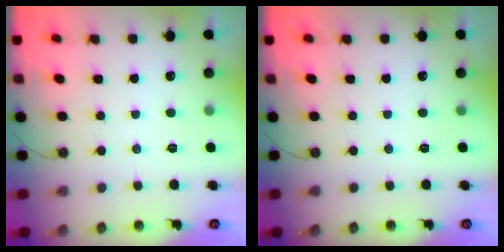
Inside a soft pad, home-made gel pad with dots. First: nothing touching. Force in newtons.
{"total": 0.0}